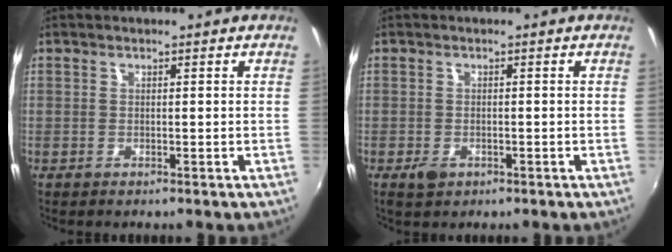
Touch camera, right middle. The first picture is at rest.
{"total": 2.3, "force": [-1.3, 1.5, 1.2], "torque": [-0.023, -0.005, -0.021]}